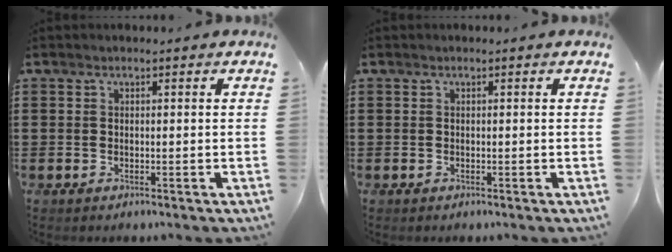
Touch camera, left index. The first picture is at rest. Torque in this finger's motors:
{"motor_torque": [0.00, 0.00, 0.00, 0.00]}